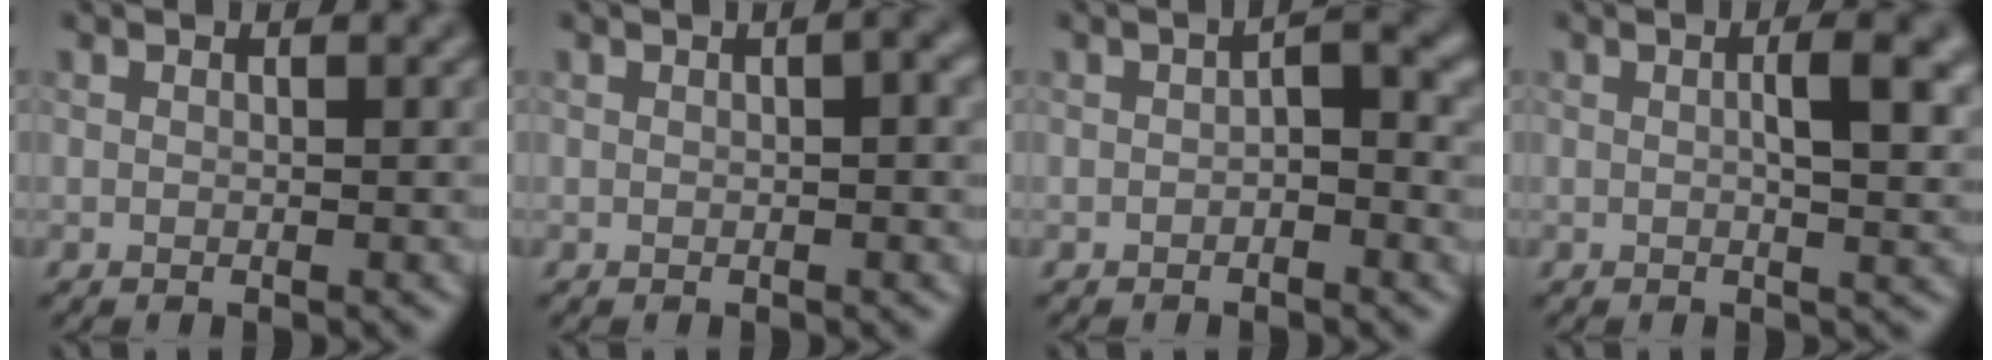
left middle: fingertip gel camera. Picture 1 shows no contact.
{"total": 2.0, "force": [0.3, 0.3, 2.0], "torque": [-0.027, 0.006, 0.004]}
{"total": 2.0, "force": [-0.4, 0.8, 1.8], "torque": [-0.026, 0.006, -0.009]}
{"total": 4.7, "force": [0.8, 1.2, 4.5], "torque": [-0.062, 0.005, 0.011]}